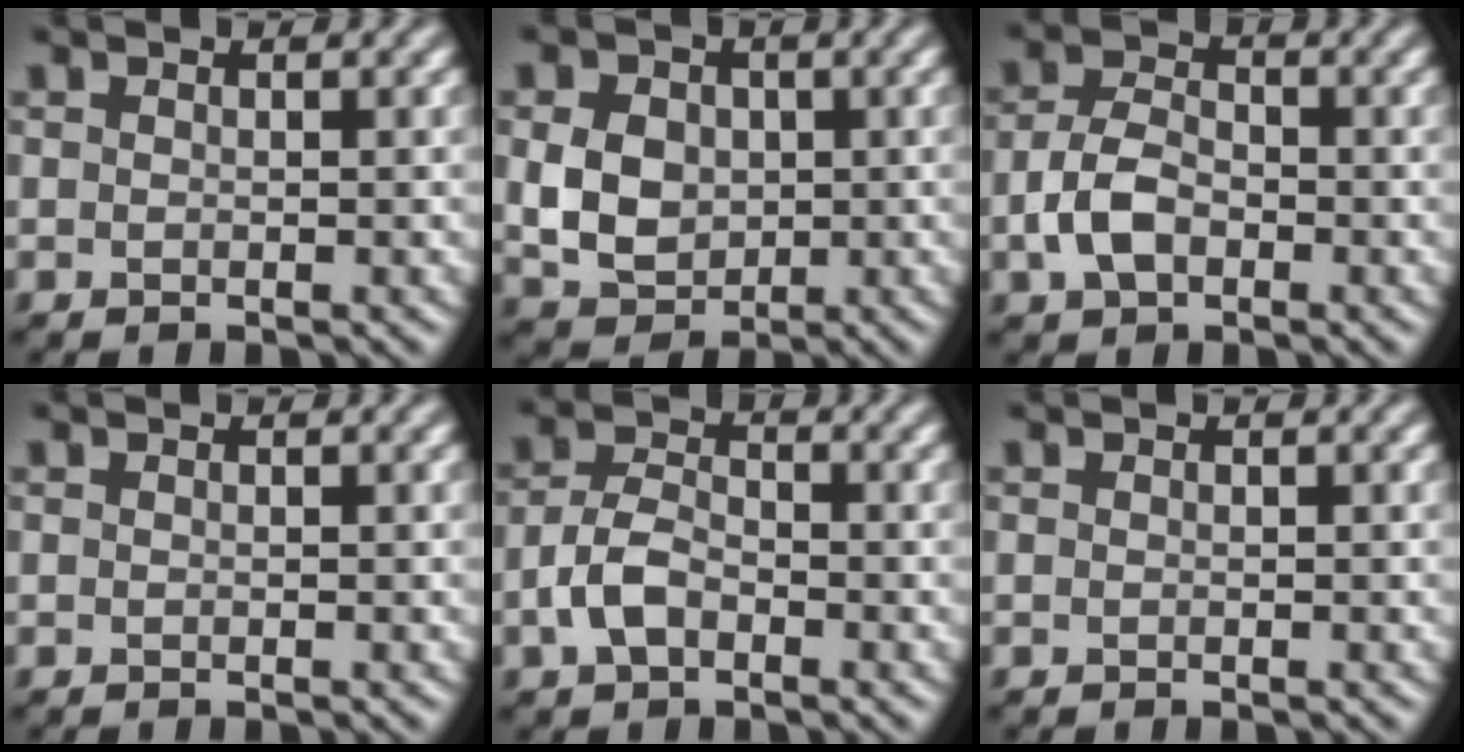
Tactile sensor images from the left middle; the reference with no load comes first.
{"total": 4.9, "force": [0.2, 3.9, 2.9], "torque": [-0.059, -0.001, 0.003]}
{"total": 3.9, "force": [-1.2, 2.6, 2.7], "torque": [-0.057, 0.005, -0.031]}
{"total": 0.0}
{"total": 3.5, "force": [-1.3, 2.2, 2.4], "torque": [-0.048, 0.007, -0.034]}
{"total": 0.0}